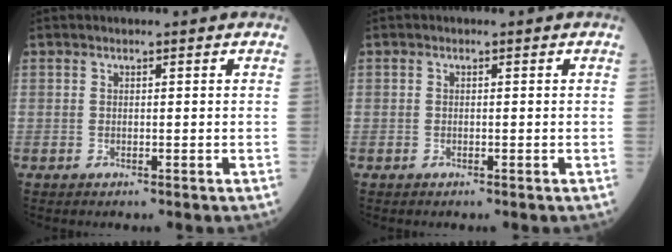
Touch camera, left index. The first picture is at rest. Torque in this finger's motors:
{"motor_torque": [0.00, 0.00, 0.00, 0.00]}